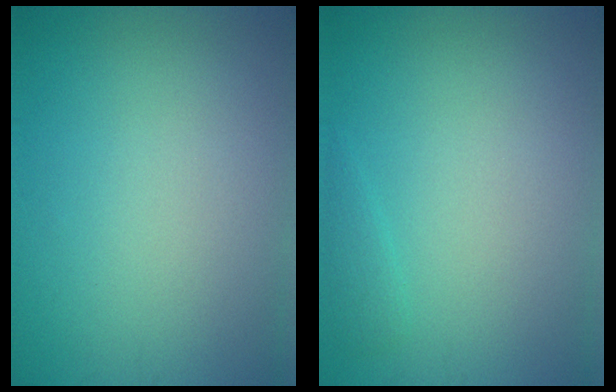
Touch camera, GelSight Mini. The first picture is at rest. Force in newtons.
{"total": 0.9, "press": 0.9, "slide": 0.1}